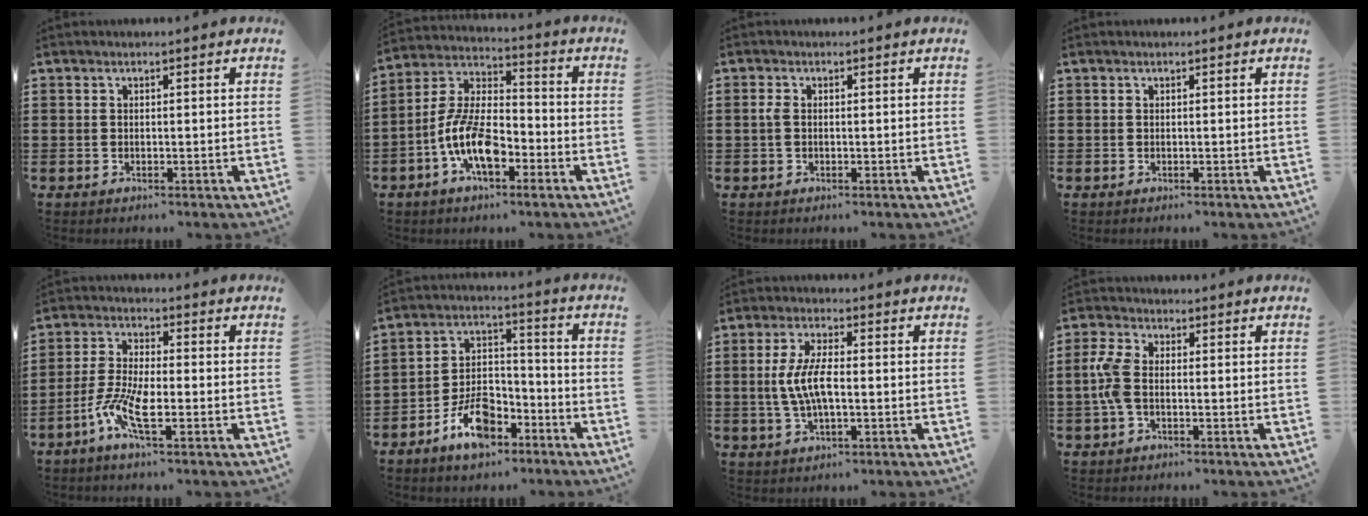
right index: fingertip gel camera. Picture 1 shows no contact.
{"total": 10.3, "force": [-4.2, 4.5, 8.3], "torque": [-0.192, -0.004, -0.083]}
{"total": 1.4, "force": [-0.2, 0.8, 1.2], "torque": [-0.030, 0.001, -0.007]}
{"total": 0.0}
{"total": 7.5, "force": [-3.3, 1.7, 6.6], "torque": [-0.161, -0.021, -0.068]}
{"total": 9.1, "force": [-5.8, 4.7, 5.2], "torque": [-0.107, 0.017, -0.108]}
{"total": 6.5, "force": [-0.6, 2.3, 6.1], "torque": [-0.137, -0.004, -0.019]}
{"total": 4.9, "force": [-0.6, 2.5, 4.1], "torque": [-0.110, -0.004, -0.020]}